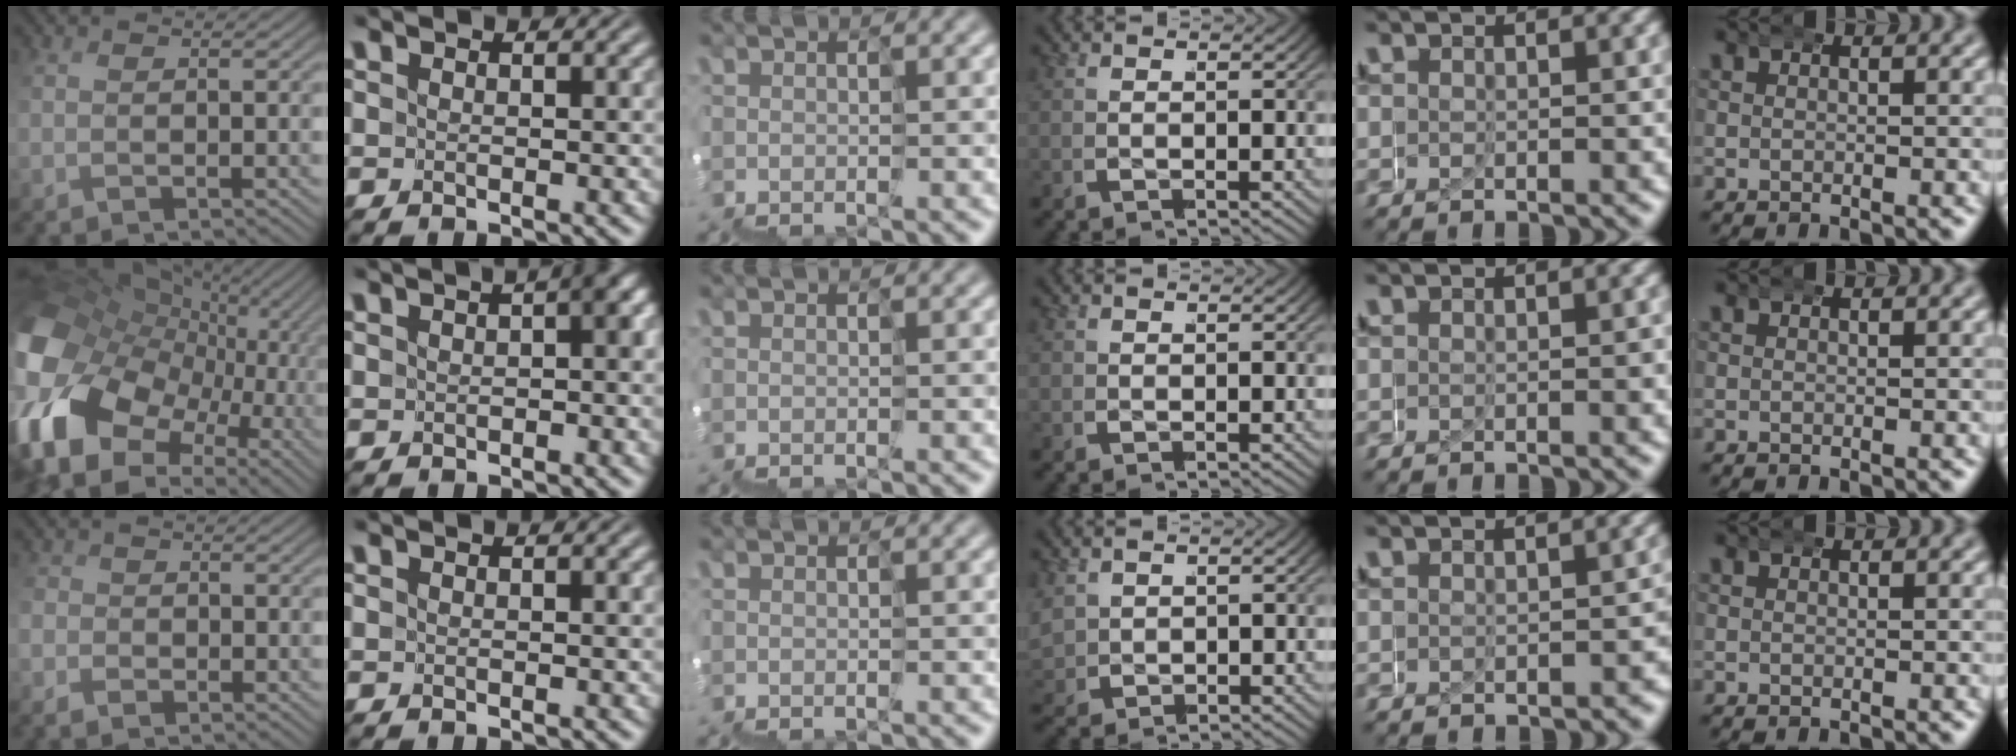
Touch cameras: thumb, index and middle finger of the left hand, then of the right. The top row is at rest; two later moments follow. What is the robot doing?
{"motion": "wrap", "object": "ethernet cable"}